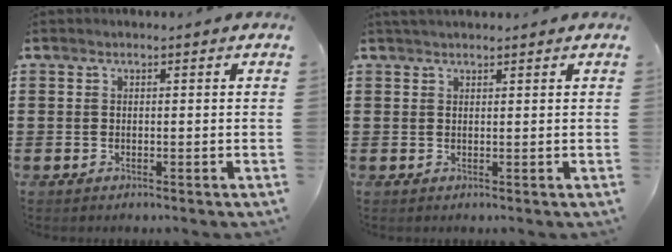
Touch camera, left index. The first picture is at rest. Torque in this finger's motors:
{"motor_torque": [0.37, -0.19, 0.17, 0.04]}